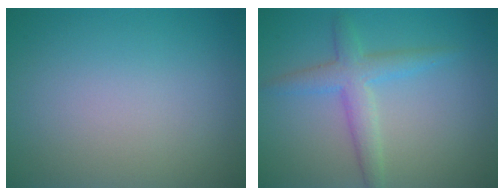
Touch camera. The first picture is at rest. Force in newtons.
{"total": 3.2, "press": 3.2, "slide": 0.1}